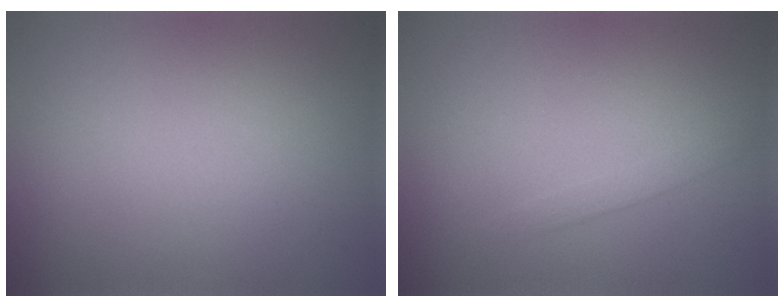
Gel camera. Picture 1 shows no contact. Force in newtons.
{"total": 0.9, "press": 0.9, "slide": 0.1}